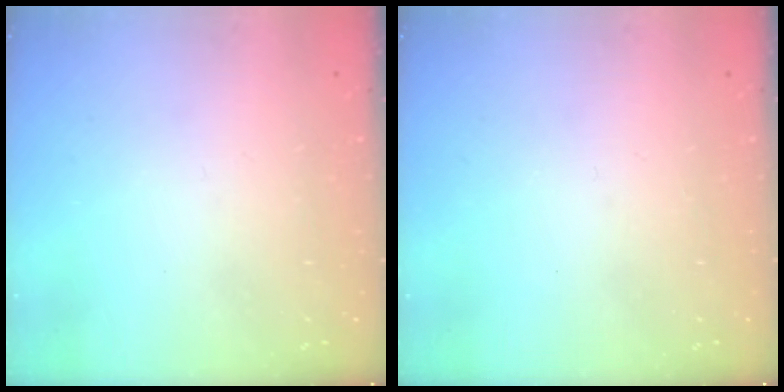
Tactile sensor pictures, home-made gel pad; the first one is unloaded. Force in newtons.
{"total": 0.0}